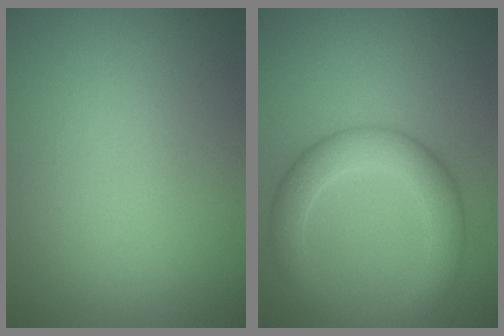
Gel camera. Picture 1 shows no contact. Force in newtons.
{"total": 5.2, "press": 5.2, "slide": 0.1}